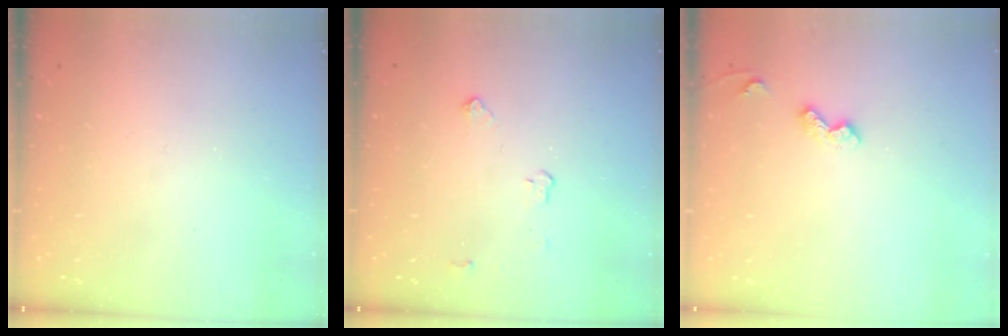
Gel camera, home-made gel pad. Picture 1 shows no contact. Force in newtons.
{"total": 3.2, "press": 3.1, "slide": 0.5}
{"total": 4.4, "press": 4.3, "slide": 0.7}